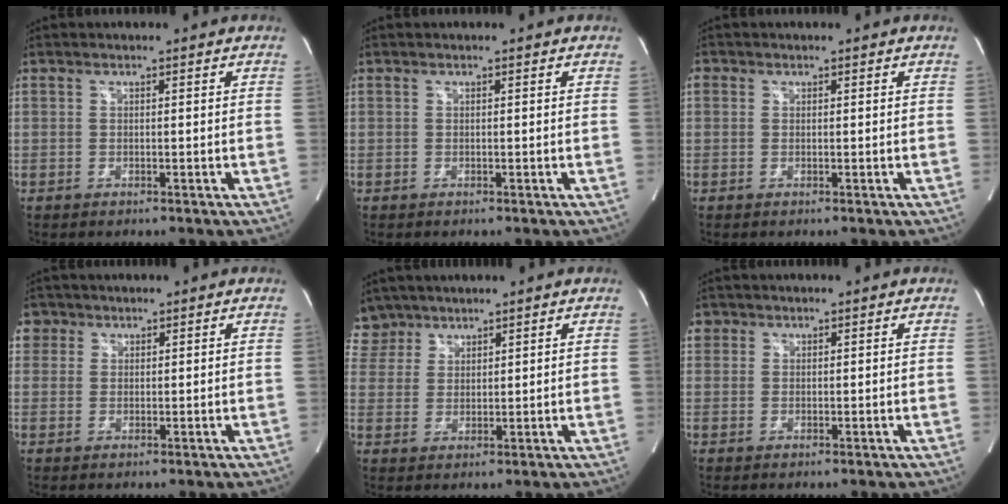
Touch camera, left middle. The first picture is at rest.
{"total": 0.0}
{"total": 1.1, "force": [0.3, 1.1, 0.2], "torque": [0.001, 0.008, 0.005]}
{"total": 2.9, "force": [1.4, 2.6, -0.1], "torque": [0.010, 0.010, 0.023]}
{"total": 5.0, "force": [4.2, 2.6, -0.8], "torque": [0.021, 0.006, 0.088]}
{"total": 2.0, "force": [0.9, 1.8, -0.1], "torque": [0.010, 0.007, 0.015]}